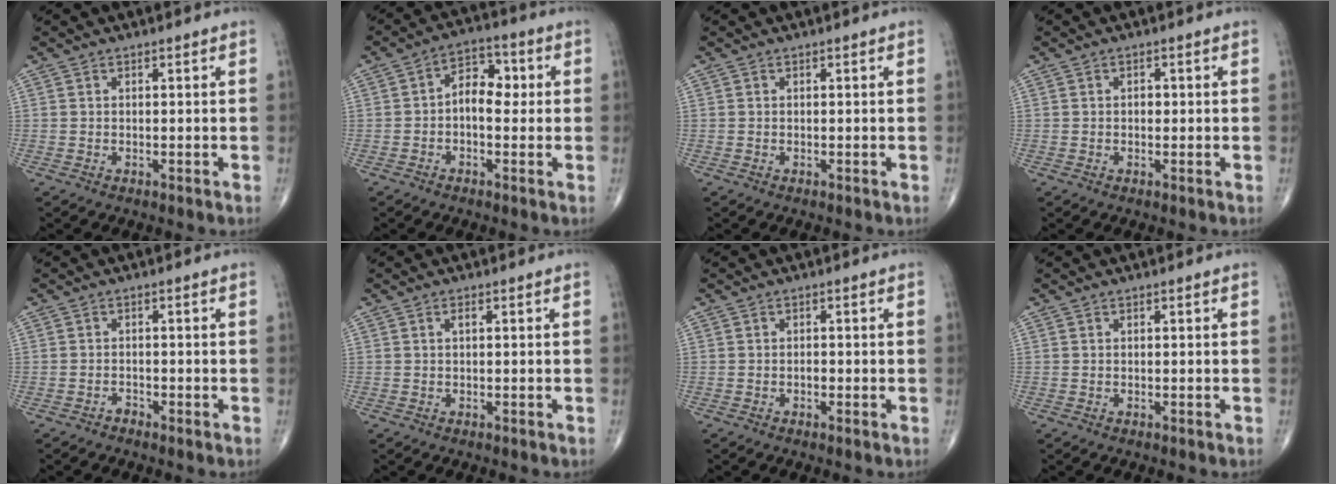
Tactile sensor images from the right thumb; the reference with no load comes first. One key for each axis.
{"total": 7.1, "fx": 0.0, "fy": 4.5, "fz": 5.4, "tx": -0.056, "ty": 0.026, "tz": -0.010}
{"total": 0.0}
{"total": 1.1, "fx": 0.1, "fy": 0.8, "fz": 0.8, "tx": -0.005, "ty": 0.002, "tz": -0.001}
{"total": 0.9, "fx": -0.9, "fy": 0.3, "fz": 0.0, "tx": 0.005, "ty": 0.001, "tz": -0.021}
{"total": 0.9, "fx": 0.3, "fy": 0.3, "fz": 0.8, "tx": -0.013, "ty": 0.002, "tz": 0.003}
{"total": 0.8, "fx": -0.3, "fy": 0.4, "fz": 0.7, "tx": -0.006, "ty": 0.001, "tz": -0.008}
{"total": 0.0}